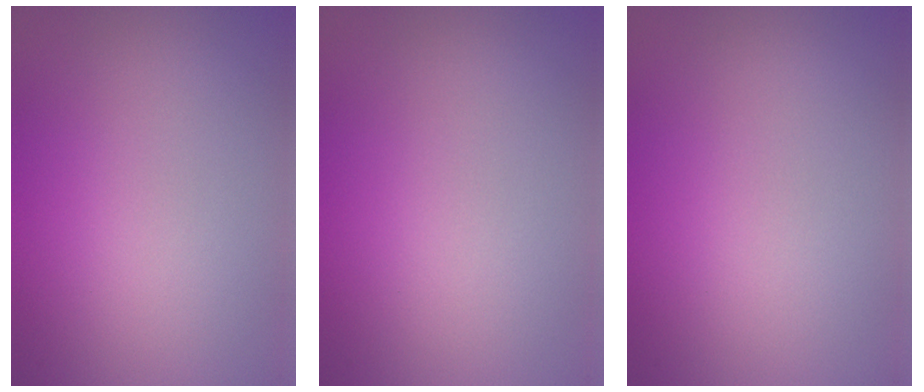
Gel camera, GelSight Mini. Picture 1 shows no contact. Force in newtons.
{"total": 0.0}
{"total": 0.0}